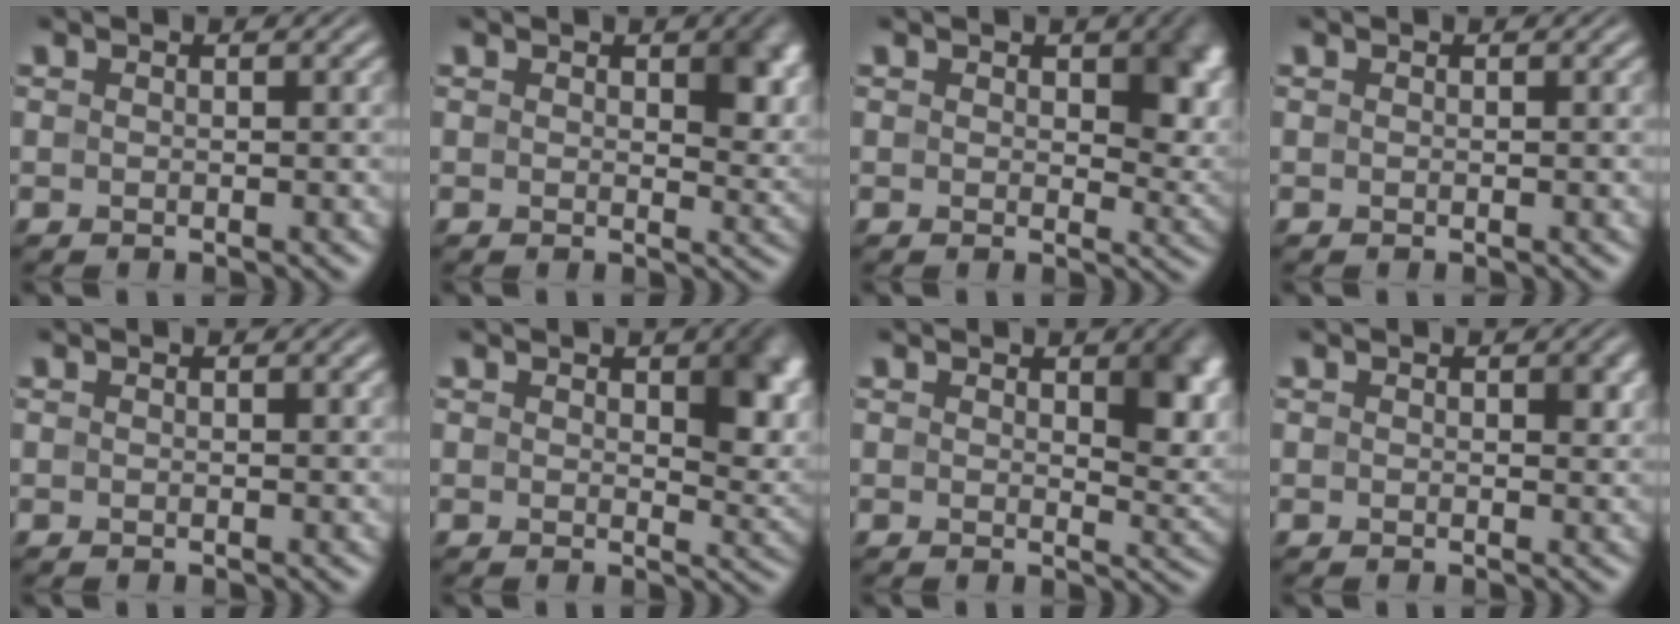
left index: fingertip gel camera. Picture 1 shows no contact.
{"total": 4.1, "force": [1.1, 2.2, 3.2], "torque": [-0.039, -0.007, 0.019]}
{"total": 5.2, "force": [1.3, 3.0, 4.1], "torque": [-0.046, -0.006, 0.021]}
{"total": 0.0}
{"total": 0.5, "force": [0.3, 0.1, 0.4], "torque": [-0.004, 0.000, 0.005]}
{"total": 5.6, "force": [1.5, 2.7, 4.6], "torque": [-0.056, -0.005, 0.029]}
{"total": 5.0, "force": [1.5, 2.3, 4.2], "torque": [-0.049, -0.006, 0.028]}
{"total": 1.5, "force": [0.5, 0.8, 1.2], "torque": [-0.011, -0.003, 0.007]}